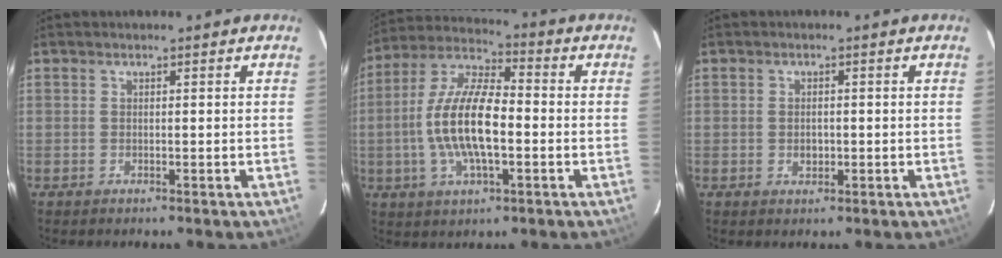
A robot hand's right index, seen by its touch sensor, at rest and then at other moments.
{"total": 15.0, "force": [-2.2, 5.5, 13.7], "torque": [-0.278, 0.006, -0.046]}
{"total": 2.1, "force": [-0.2, 1.6, 1.3], "torque": [-0.021, 0.002, -0.003]}